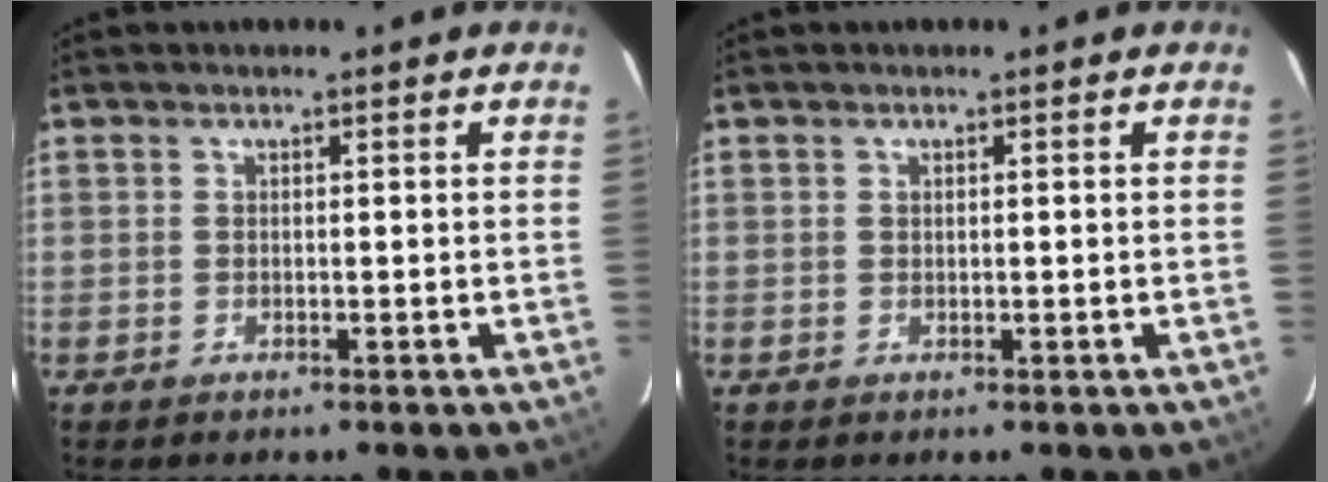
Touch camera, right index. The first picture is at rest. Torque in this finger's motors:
{"motor_torque": [-0.06, 0.05, 0.02, 0.00]}